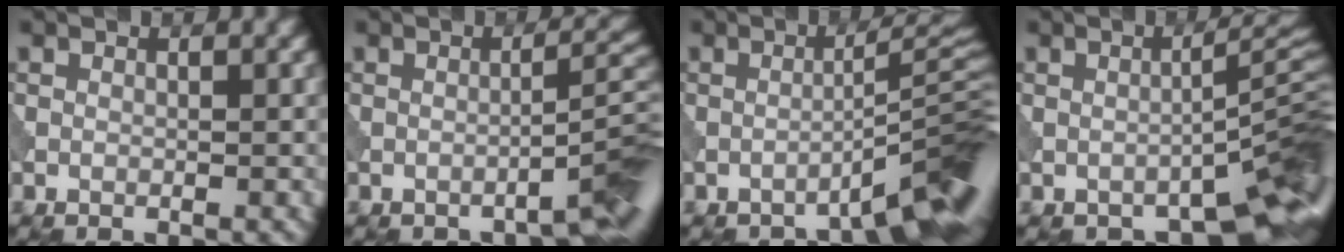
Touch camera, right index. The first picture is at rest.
{"total": 4.9, "force": [-3.4, 0.8, 3.5], "torque": [-0.032, 0.023, -0.055]}
{"total": 6.7, "force": [-4.4, 0.6, 5.0], "torque": [-0.062, 0.020, -0.072]}
{"total": 7.8, "force": [-4.4, 1.9, 6.1], "torque": [-0.073, -0.003, -0.065]}